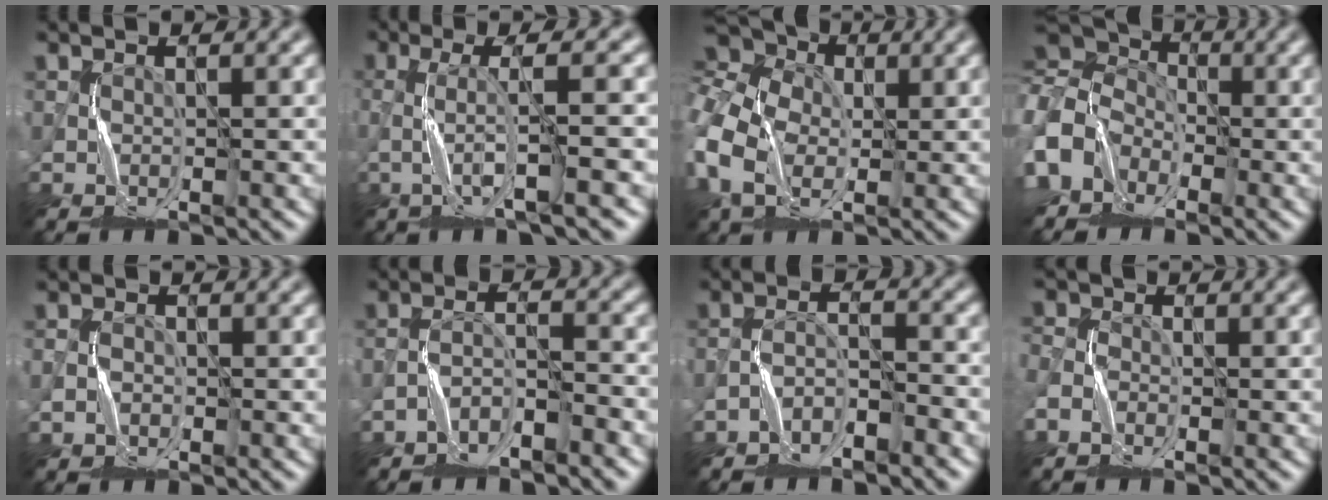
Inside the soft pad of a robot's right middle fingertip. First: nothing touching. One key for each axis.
{"total": 4.4, "fx": -1.2, "fy": 0.6, "fz": 4.2, "tx": -0.075, "ty": 0.010, "tz": -0.027}
{"total": 11.7, "fx": 1.4, "fy": 9.3, "fz": 6.9, "tx": -0.189, "ty": 0.013, "tz": 0.009}
{"total": 8.8, "fx": -1.6, "fy": 7.6, "fz": 4.2, "tx": -0.096, "ty": 0.027, "tz": -0.064}
{"total": 1.4, "fx": -0.8, "fy": 1.1, "fz": 0.4, "tx": -0.006, "ty": 0.003, "tz": -0.015}
{"total": 3.1, "fx": -2.8, "fy": 0.5, "fz": 1.2, "tx": -0.023, "ty": 0.013, "tz": -0.055}
{"total": 2.8, "fx": -2.6, "fy": 0.6, "fz": 0.9, "tx": -0.017, "ty": 0.013, "tz": -0.051}
{"total": 3.4, "fx": -1.7, "fy": 2.6, "fz": 1.4, "tx": -0.028, "ty": 0.001, "tz": -0.033}